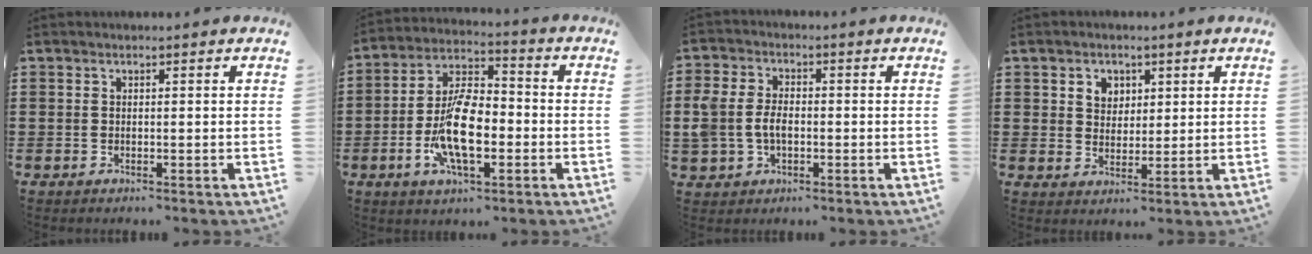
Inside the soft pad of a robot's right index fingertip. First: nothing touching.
{"total": 11.6, "force": [-2.9, 5.2, 10.0], "torque": [-0.202, -0.005, -0.055]}
{"total": 5.1, "force": [-0.8, 3.6, 3.6], "torque": [-0.099, 0.000, -0.023]}
{"total": 3.3, "force": [1.6, 2.9, 0.7], "torque": [-0.026, 0.013, 0.028]}